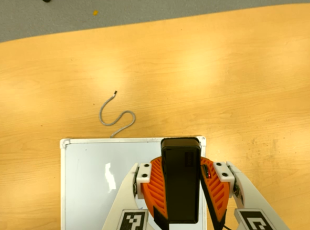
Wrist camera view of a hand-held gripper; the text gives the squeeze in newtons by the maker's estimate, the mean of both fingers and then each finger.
{"total": 10.7, "left": 9.7, "right": 11.7}